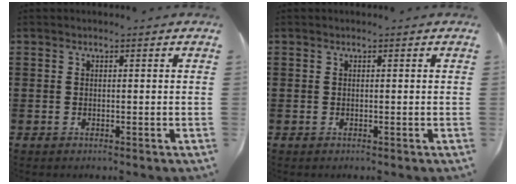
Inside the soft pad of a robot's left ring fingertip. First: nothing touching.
{"total": 0.0}